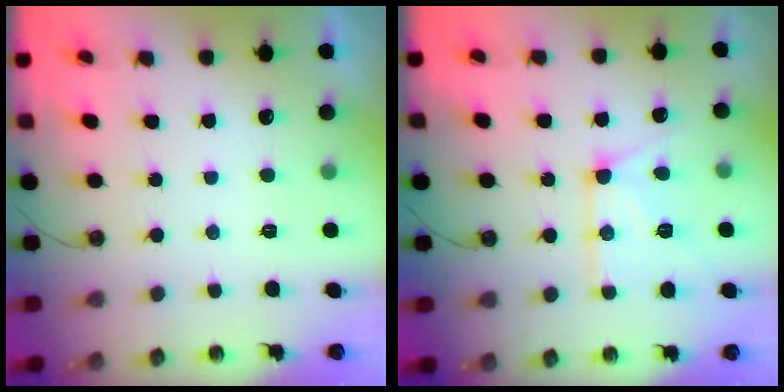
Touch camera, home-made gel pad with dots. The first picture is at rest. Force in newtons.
{"total": 12.6, "press": 12.6, "slide": 0.6}